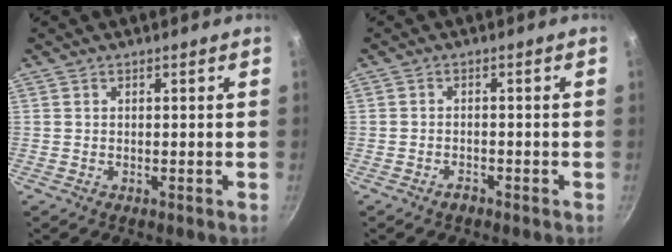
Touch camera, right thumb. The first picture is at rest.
{"total": 1.6, "force": [-1.3, 0.7, 0.6], "torque": [-0.009, 0.016, -0.020]}